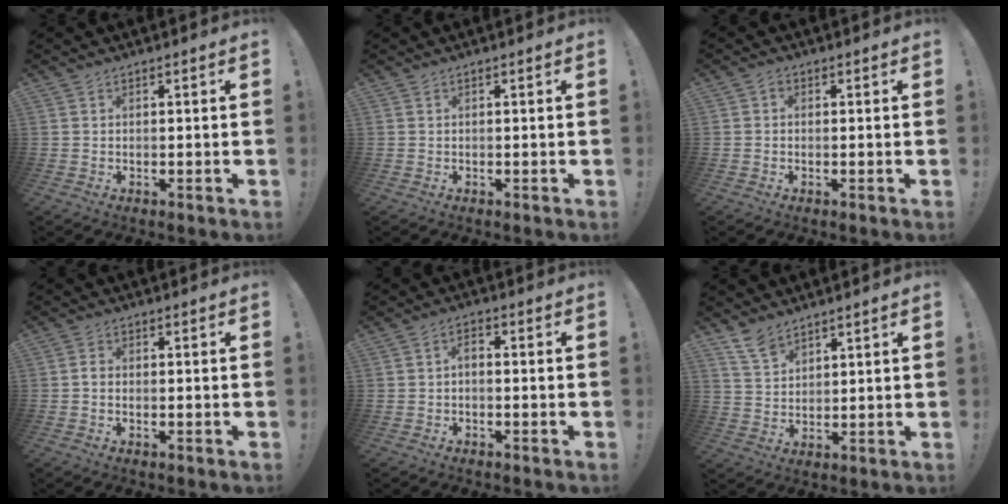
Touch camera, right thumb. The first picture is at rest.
{"total": 0.0}
{"total": 1.0, "force": [-0.3, 0.8, 0.6], "torque": [-0.012, 0.005, -0.006]}
{"total": 1.5, "force": [-0.8, 0.7, 1.1], "torque": [-0.026, 0.007, -0.011]}
{"total": 2.4, "force": [-1.3, 0.9, 1.8], "torque": [-0.046, 0.007, -0.026]}
{"total": 6.4, "force": [5.3, 2.9, 2.2], "torque": [-0.047, -0.031, 0.103]}